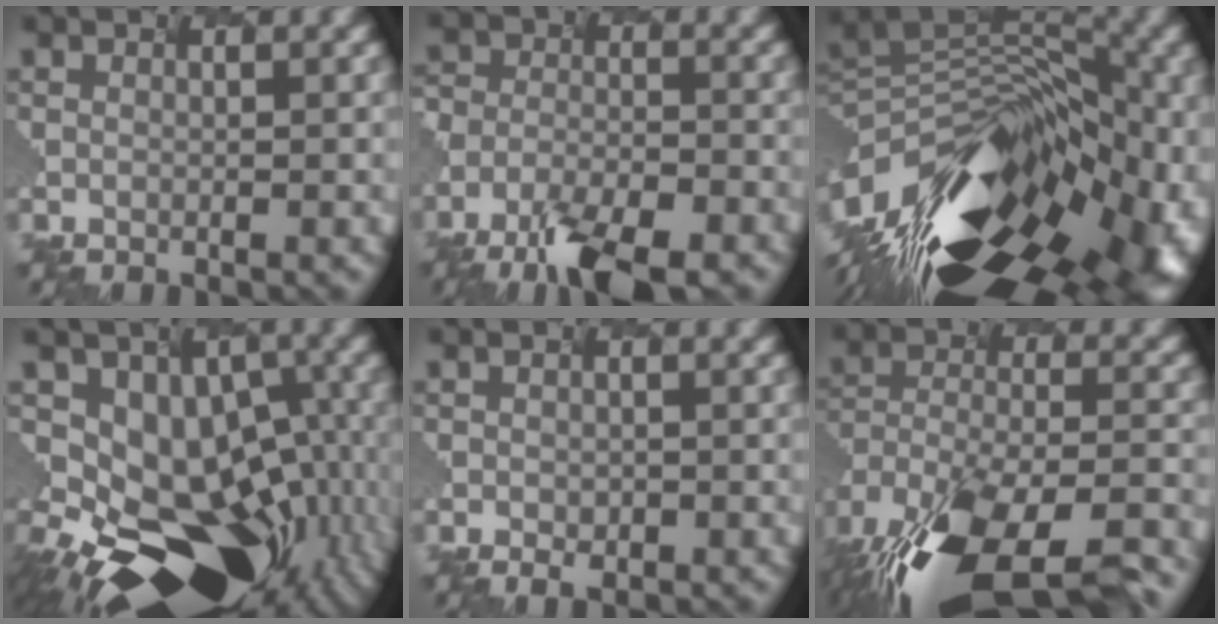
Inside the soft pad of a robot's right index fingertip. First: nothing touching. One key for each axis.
{"total": 8.5, "fx": -6.9, "fy": 2.3, "fz": 4.2, "tx": -0.106, "ty": -0.020, "tz": -0.109}
{"total": 17.5, "fx": -9.1, "fy": 9.7, "fz": 11.3, "tx": -0.187, "ty": 0.007, "tz": -0.128}
{"total": 15.0, "fx": -7.5, "fy": 8.8, "fz": 9.7, "tx": -0.159, "ty": -0.003, "tz": -0.084}
{"total": 1.4, "fx": -1.4, "fy": -0.2, "fz": 0.1, "tx": -0.027, "ty": -0.012, "tz": 0.001}
{"total": 16.8, "fx": -13.0, "fy": 6.7, "fz": 8.4, "tx": -0.196, "ty": -0.037, "tz": -0.165}